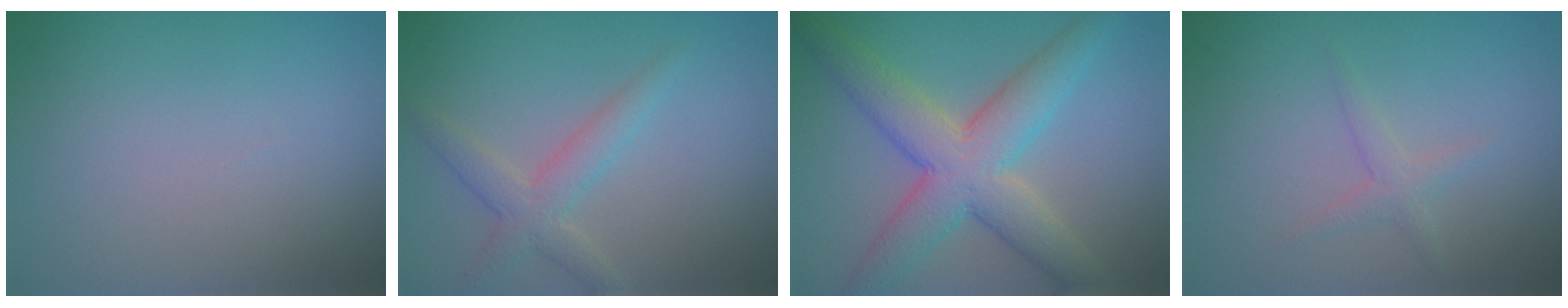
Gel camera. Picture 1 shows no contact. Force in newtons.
{"total": 2.8, "press": 2.8, "slide": 0.1}
{"total": 7.5, "press": 7.5, "slide": 0.3}
{"total": 1.3, "press": 1.3, "slide": 0.0}